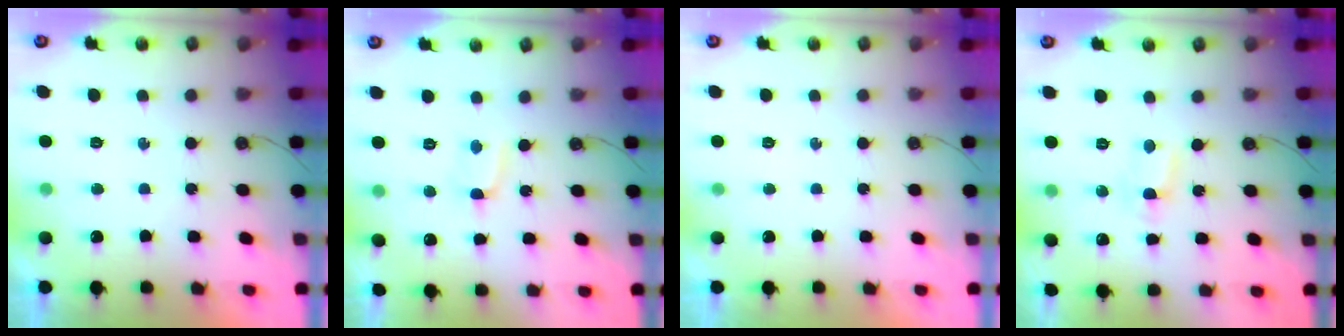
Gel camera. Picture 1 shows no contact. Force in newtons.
{"total": 1.6, "press": 1.5, "slide": 0.3}
{"total": 0.0}
{"total": 3.1, "press": 3.1, "slide": 0.4}